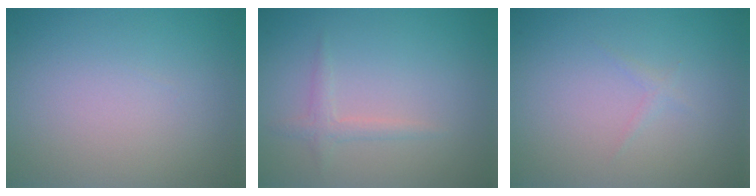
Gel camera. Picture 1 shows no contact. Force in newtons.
{"total": 1.3, "press": 1.3, "slide": 0.0}
{"total": 0.6, "press": 0.6, "slide": 0.0}